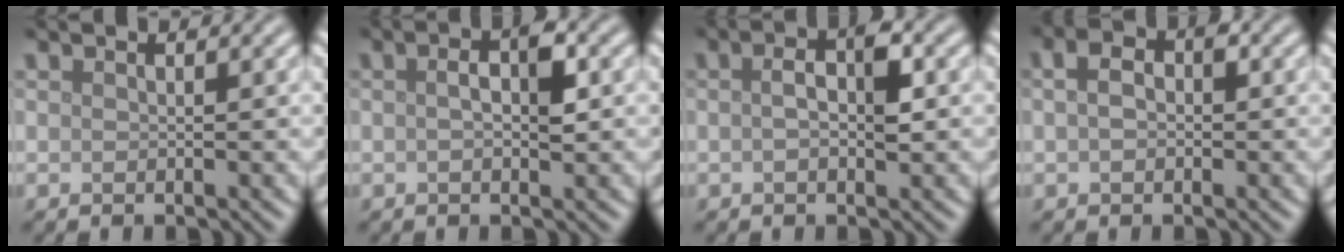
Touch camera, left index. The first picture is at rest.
{"total": 2.9, "force": [0.3, 1.0, 2.8], "torque": [-0.047, 0.006, 0.002]}
{"total": 3.3, "force": [0.3, 1.2, 3.0], "torque": [-0.054, 0.006, 0.000]}
{"total": 2.8, "force": [0.4, 1.8, 2.1], "torque": [-0.038, 0.011, 0.002]}